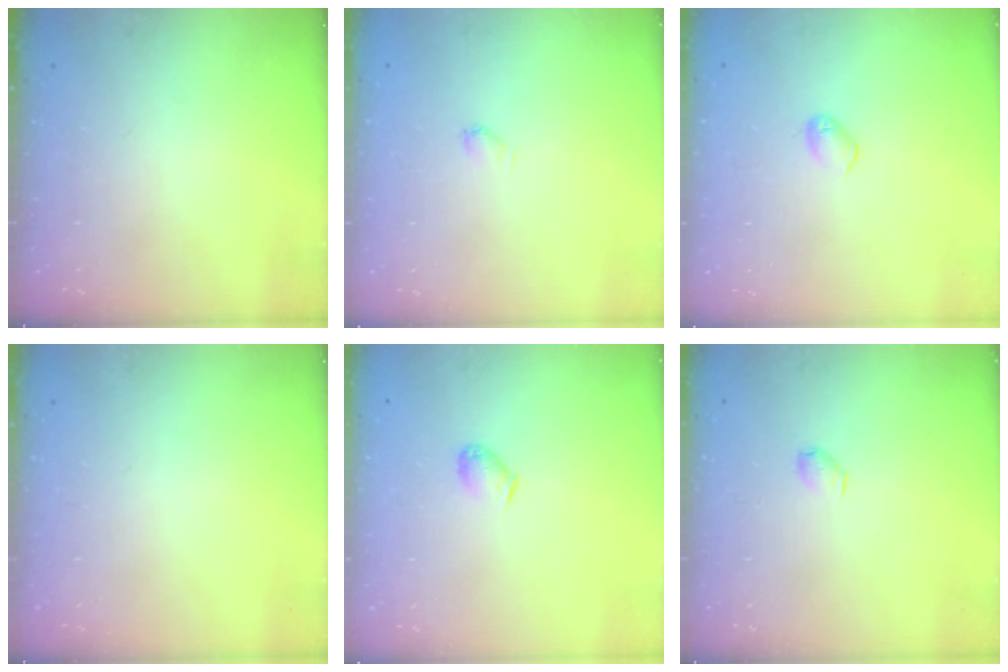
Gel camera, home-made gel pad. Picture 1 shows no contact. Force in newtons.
{"total": 3.6, "press": 3.5, "slide": 0.7}
{"total": 5.1, "press": 5.1, "slide": 0.7}
{"total": 0.0}
{"total": 3.5, "press": 3.4, "slide": 0.6}
{"total": 2.9, "press": 2.9, "slide": 0.5}